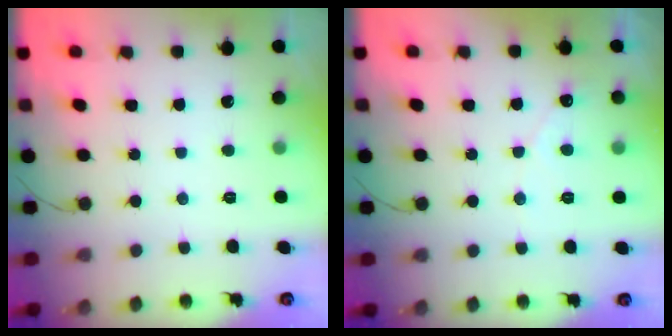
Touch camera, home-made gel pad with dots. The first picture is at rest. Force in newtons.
{"total": 2.4, "press": 2.4, "slide": 0.1}